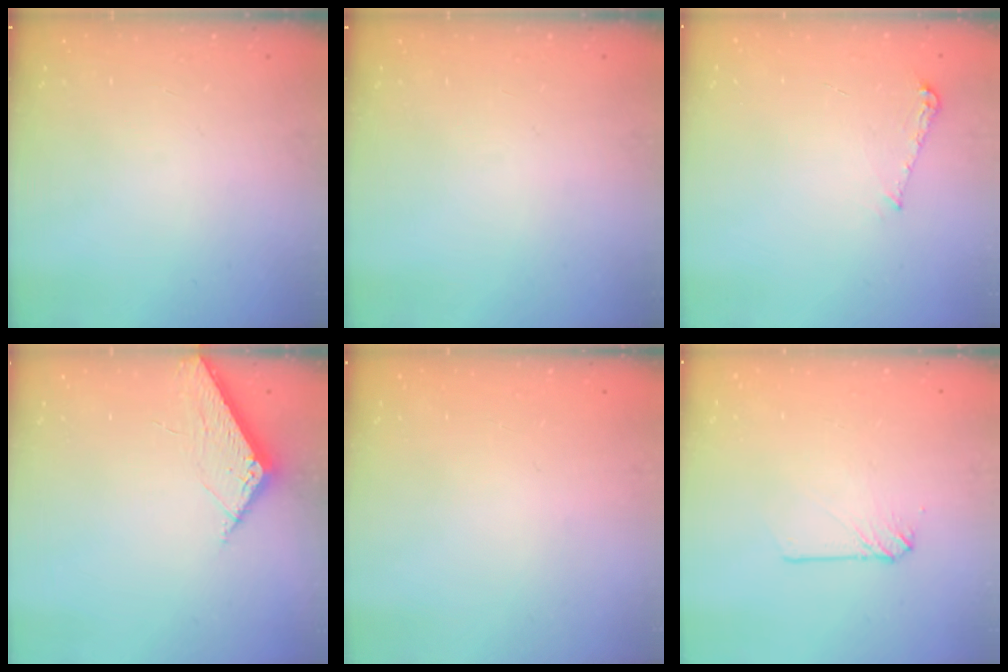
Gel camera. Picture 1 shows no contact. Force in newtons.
{"total": 0.0}
{"total": 5.3, "press": 5.2, "slide": 0.5}
{"total": 5.8, "press": 5.8, "slide": 0.6}
{"total": 0.7, "press": 0.3, "slide": 0.7}
{"total": 3.9, "press": 3.9, "slide": 0.5}